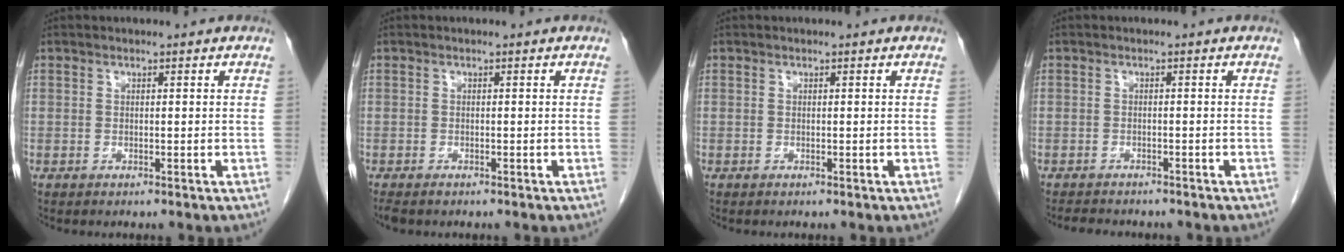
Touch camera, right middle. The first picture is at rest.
{"total": 1.8, "force": [-1.4, 0.7, 0.8], "torque": [-0.016, -0.006, -0.021]}
{"total": 0.0}
{"total": 5.7, "force": [-5.0, 1.8, 2.1], "torque": [-0.036, -0.006, -0.064]}